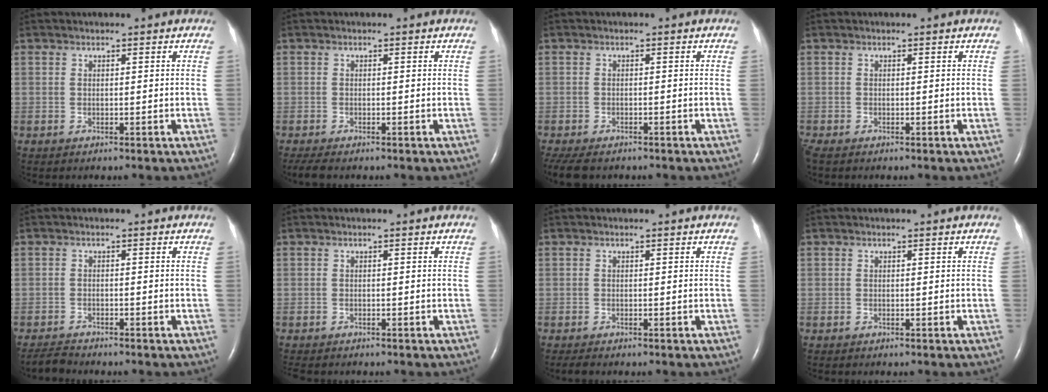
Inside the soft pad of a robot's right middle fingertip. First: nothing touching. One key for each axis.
{"total": 2.6, "fx": -2.1, "fy": 0.6, "fz": 1.4, "tx": -0.031, "ty": -0.010, "tz": -0.033}
{"total": 7.0, "fx": -5.4, "fy": 2.9, "fz": 3.3, "tx": -0.066, "ty": -0.010, "tz": -0.082}
{"total": 0.7, "fx": -0.7, "fy": 0.0, "fz": 0.3, "tx": -0.014, "ty": -0.005, "tz": -0.014}
{"total": 1.9, "fx": -1.9, "fy": 0.0, "fz": 0.0, "tx": -0.007, "ty": -0.012, "tz": -0.034}
{"total": 2.3, "fx": -1.9, "fy": 0.8, "fz": 0.9, "tx": -0.014, "ty": -0.005, "tz": -0.023}
{"total": 0.8, "fx": -0.7, "fy": 0.1, "fz": 0.4, "tx": -0.014, "ty": -0.004, "tz": -0.012}
{"total": 0.0}